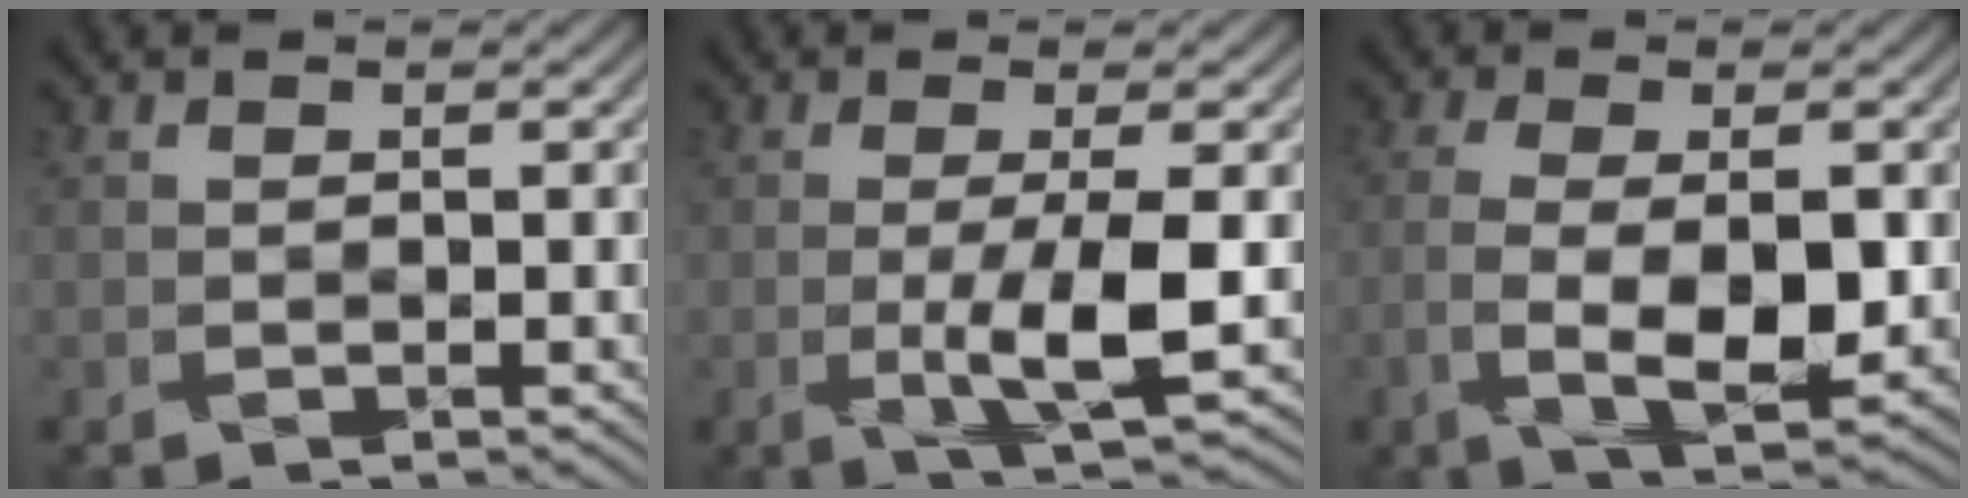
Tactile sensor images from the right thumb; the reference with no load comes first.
{"total": 6.0, "force": [-1.1, 1.2, 5.8], "torque": [-0.104, -0.002, -0.019]}
{"total": 7.0, "force": [-1.6, 2.6, 6.3], "torque": [-0.127, -0.009, -0.020]}